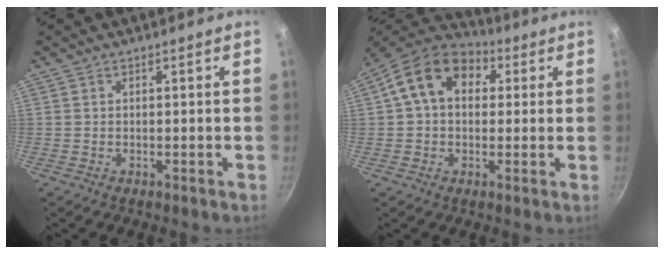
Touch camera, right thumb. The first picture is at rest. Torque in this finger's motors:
{"motor_torque": [1.24, 1.59, 0.86, -0.78, 0.31]}